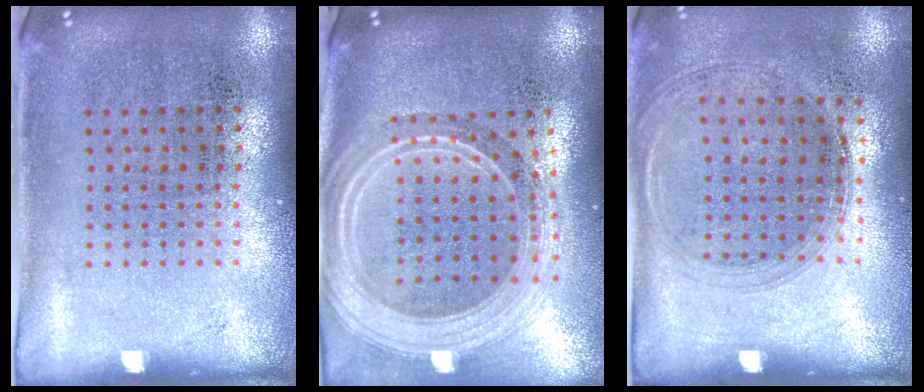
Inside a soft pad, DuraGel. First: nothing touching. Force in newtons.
{"total": 2.7, "press": 2.3, "slide": 1.4}
{"total": 1.4, "press": 1.2, "slide": 0.6}